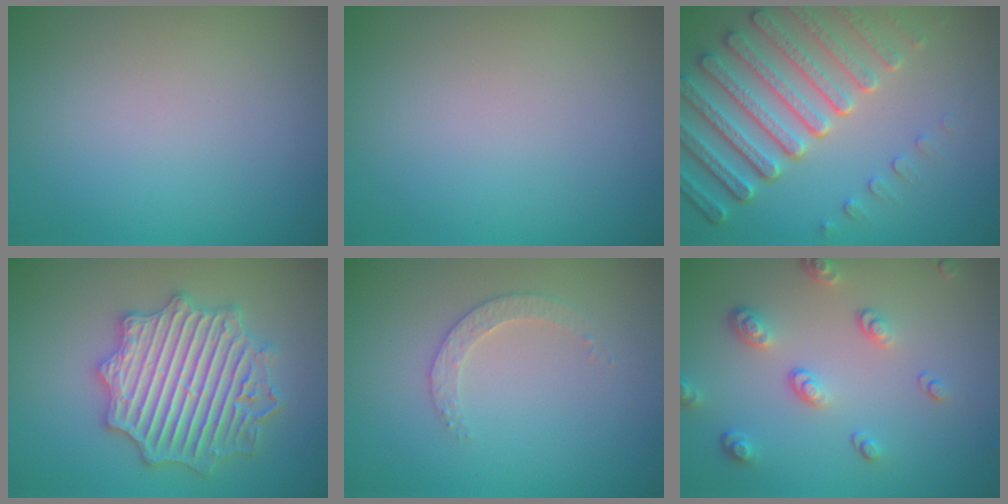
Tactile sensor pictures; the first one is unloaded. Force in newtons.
{"total": 0.0}
{"total": 7.8, "press": 5.8, "slide": 5.3}
{"total": 6.6, "press": 6.5, "slide": 1.0}
{"total": 1.9, "press": 1.8, "slide": 0.6}
{"total": 3.4, "press": 2.6, "slide": 2.1}